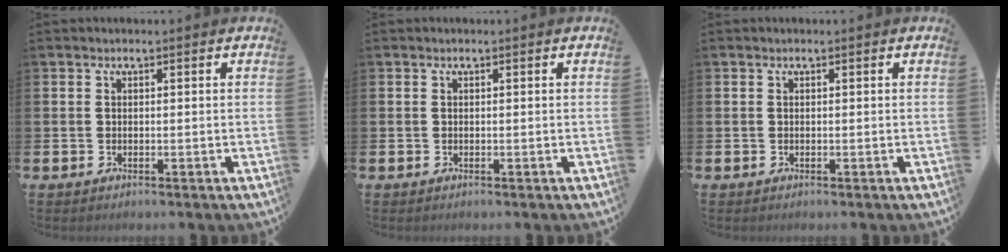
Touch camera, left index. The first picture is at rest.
{"total": 0.0}
{"total": 0.0}